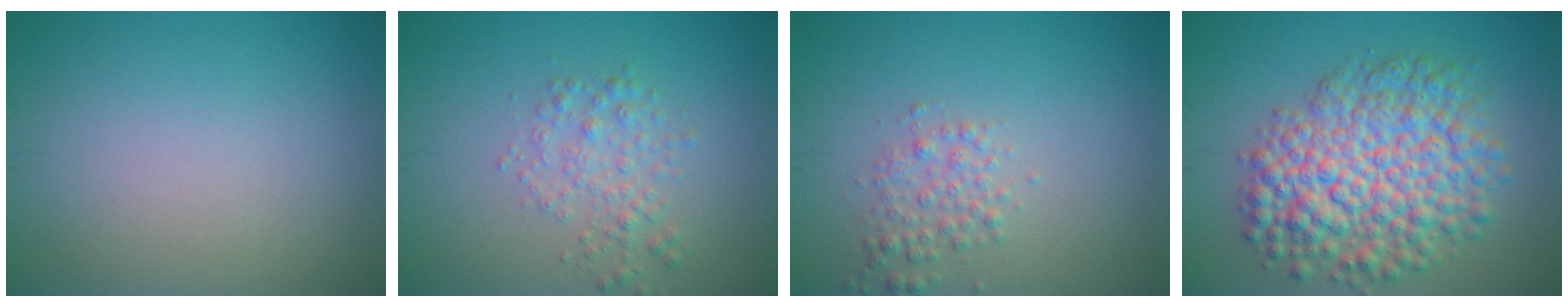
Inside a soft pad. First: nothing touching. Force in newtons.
{"total": 2.4, "press": 2.4, "slide": 0.1}
{"total": 2.0, "press": 2.0, "slide": 0.1}
{"total": 9.4, "press": 9.4, "slide": 0.2}